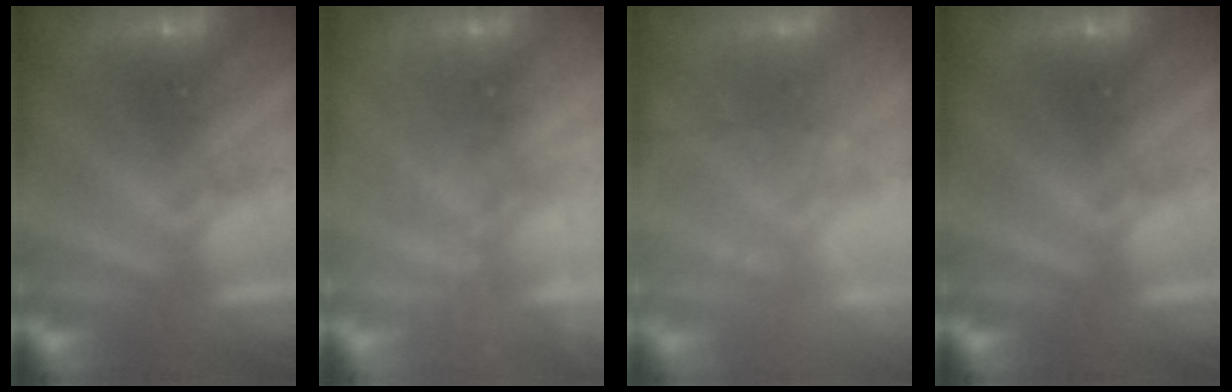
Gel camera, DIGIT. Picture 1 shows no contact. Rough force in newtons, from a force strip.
{"total": 1.4}
{"total": 7.8}
{"total": 0.0}